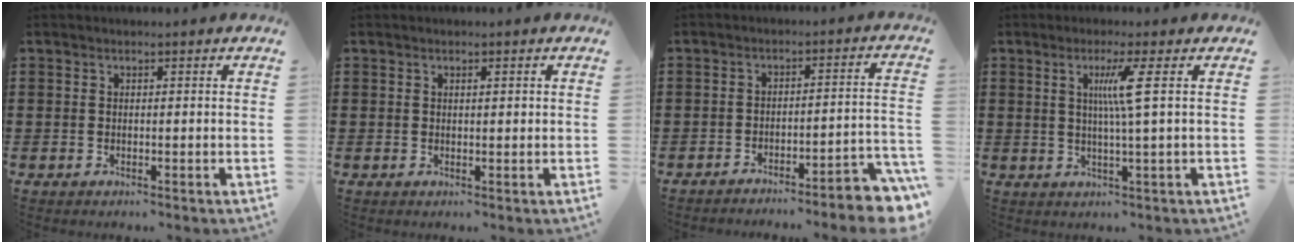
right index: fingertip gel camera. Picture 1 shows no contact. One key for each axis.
{"total": 0.9, "fx": 0.3, "fy": 0.2, "fz": 0.8, "tx": -0.017, "ty": 0.002, "tz": 0.005}
{"total": 4.2, "fx": -4.0, "fy": -0.2, "fz": 1.5, "tx": -0.027, "ty": -0.011, "tz": -0.082}
{"total": 5.3, "fx": 1.2, "fy": -1.0, "fz": 5.0, "tx": -0.098, "ty": -0.007, "tz": 0.012}